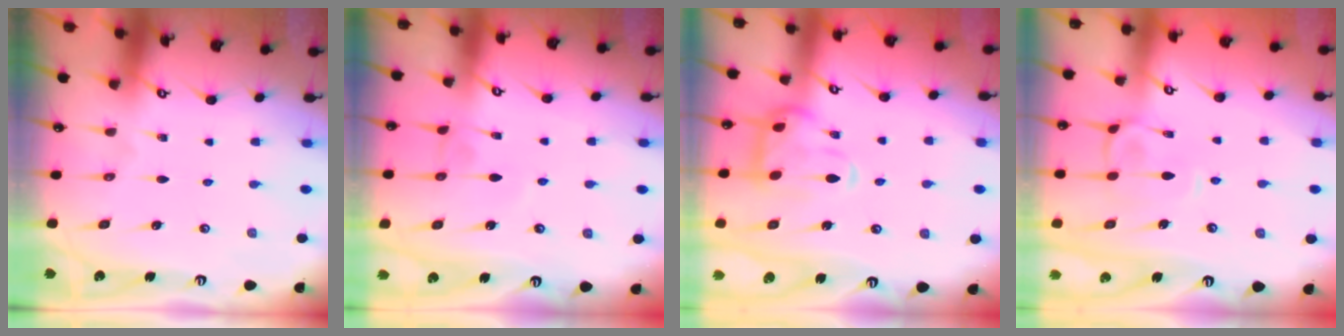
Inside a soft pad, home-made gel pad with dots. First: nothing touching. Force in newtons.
{"total": 1.3, "press": 1.3, "slide": 0.3}
{"total": 3.7, "press": 3.6, "slide": 0.9}
{"total": 2.5, "press": 2.2, "slide": 1.0}